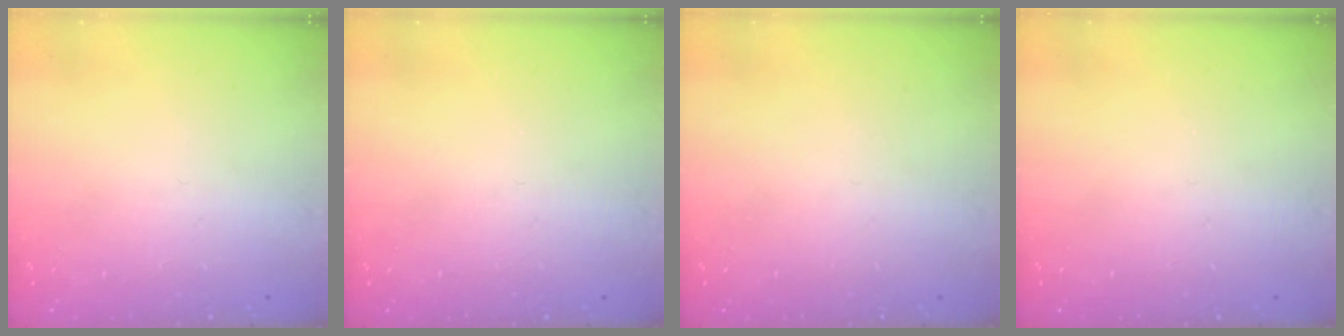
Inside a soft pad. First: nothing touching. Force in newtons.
{"total": 0.0}
{"total": 0.0}
{"total": 0.0}